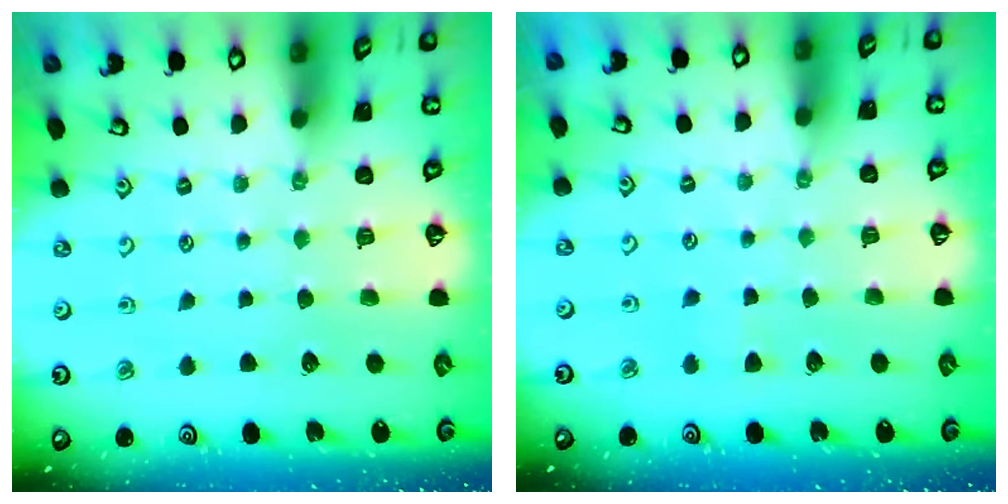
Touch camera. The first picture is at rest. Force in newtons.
{"total": 3.8, "press": 3.8, "slide": 0.6}